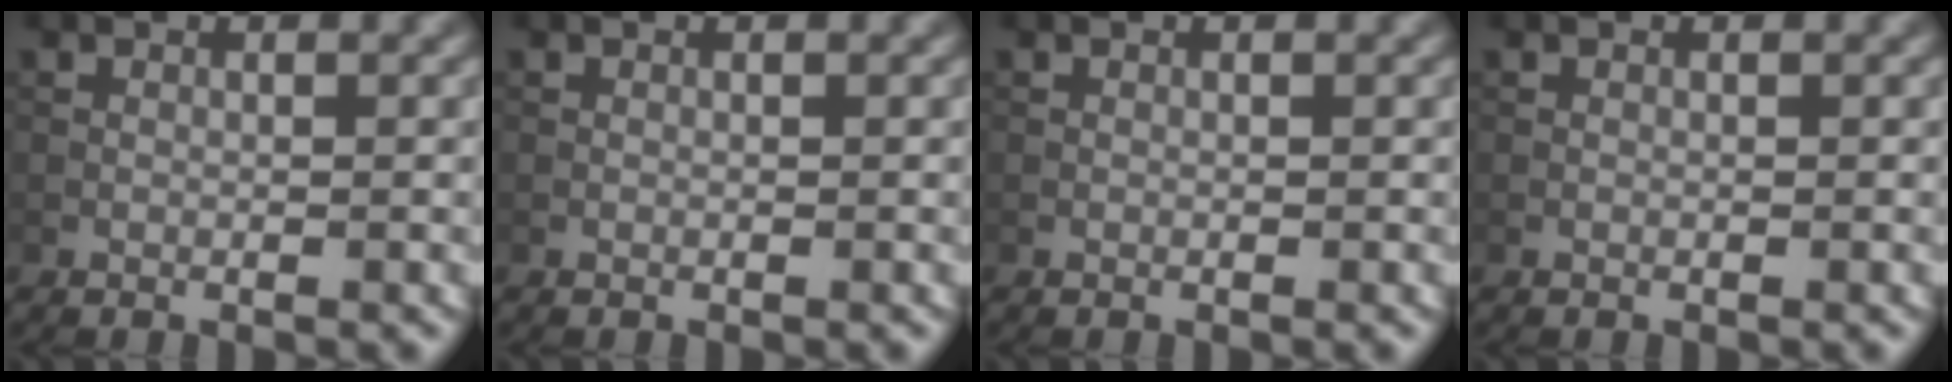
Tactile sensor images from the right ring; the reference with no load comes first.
{"total": 0.0}
{"total": 0.0}
{"total": 0.0}